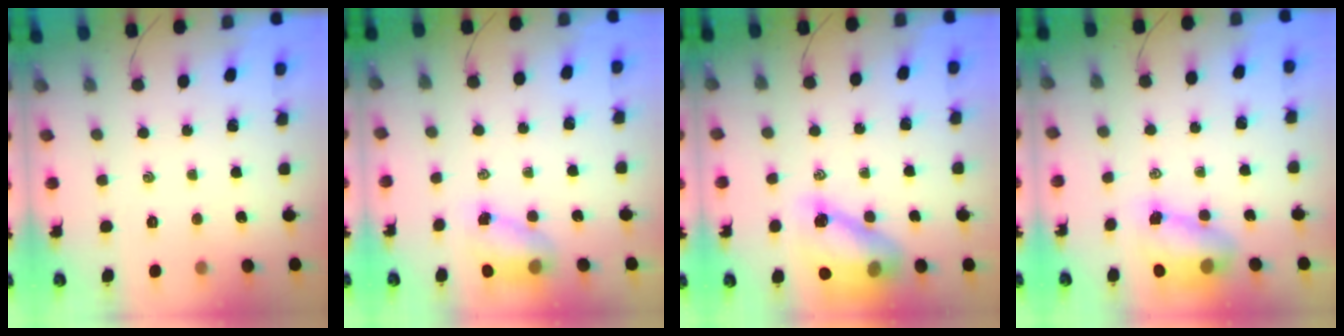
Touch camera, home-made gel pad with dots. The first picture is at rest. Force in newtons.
{"total": 5.6, "press": 5.6, "slide": 0.5}
{"total": 12.7, "press": 12.2, "slide": 3.6}
{"total": 7.5, "press": 7.4, "slide": 1.3}